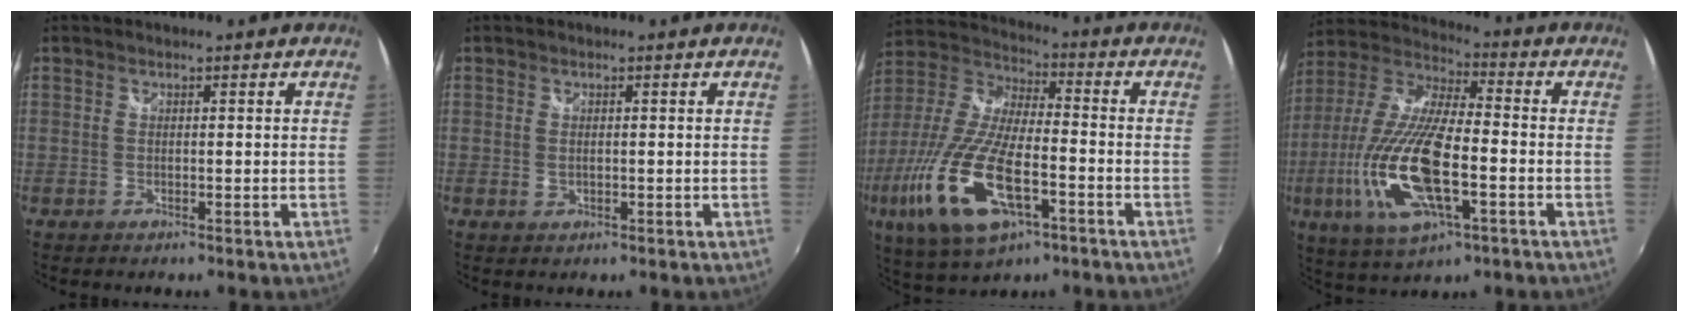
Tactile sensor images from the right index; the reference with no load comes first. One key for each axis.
{"total": 1.0, "fx": 0.0, "fy": 0.7, "fz": 0.7, "tx": -0.013, "ty": 0.002, "tz": 0.001}
{"total": 22.3, "fx": -8.8, "fy": 8.5, "fz": 18.7, "tx": -0.399, "ty": -0.046, "tz": -0.163}
{"total": 20.3, "fx": -5.7, "fy": 6.6, "fz": 18.3, "tx": -0.383, "ty": -0.023, "tz": -0.107}